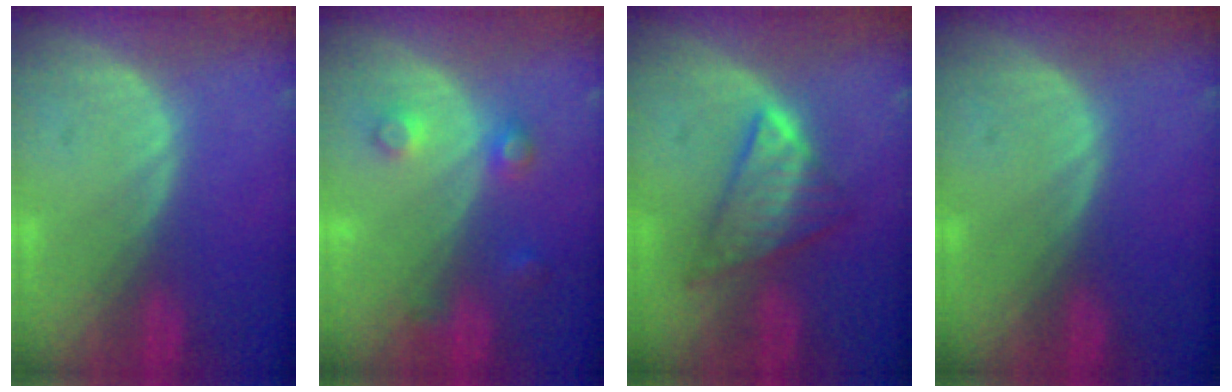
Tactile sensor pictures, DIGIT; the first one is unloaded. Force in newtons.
{"total": 3.6, "press": 3.6, "slide": 0.2}
{"total": 6.5, "press": 6.5, "slide": 0.2}
{"total": 0.0}